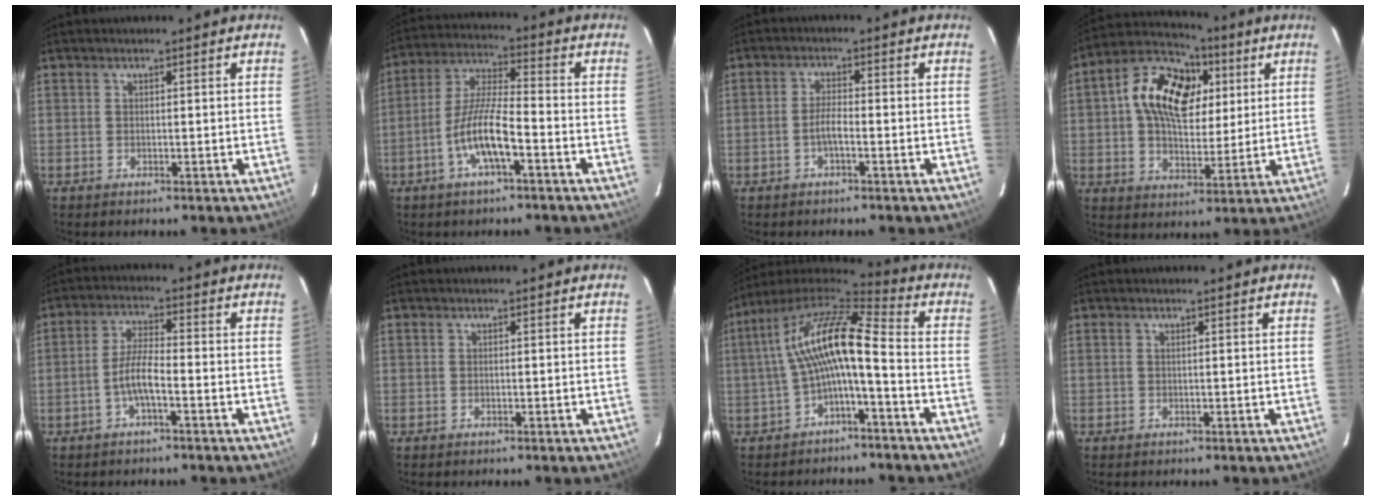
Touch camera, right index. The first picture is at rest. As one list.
[{"total": 9.4, "force": [-4.3, 1.6, 8.2], "torque": [-0.174, 0.003, -0.083]}, {"total": 2.6, "force": [-1.2, 0.3, 2.2], "torque": [-0.049, 0.005, -0.024]}, {"total": 16.5, "force": [4.5, 10.5, 11.9], "torque": [-0.224, 0.043, 0.073]}, {"total": 4.7, "force": [-2.2, 0.6, 4.2], "torque": [-0.091, 0.008, -0.042]}, {"total": 0.0}, {"total": 12.8, "force": [-1.6, 2.8, 12.4], "torque": [-0.243, 0.021, -0.035]}, {"total": 0.0}]